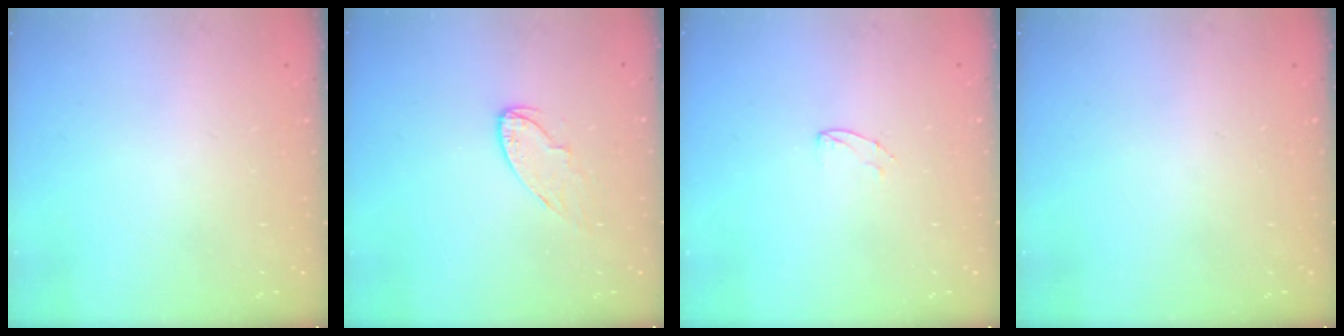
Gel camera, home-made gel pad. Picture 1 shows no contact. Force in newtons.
{"total": 6.4, "press": 6.4, "slide": 0.3}
{"total": 3.8, "press": 3.8, "slide": 0.4}
{"total": 0.0}